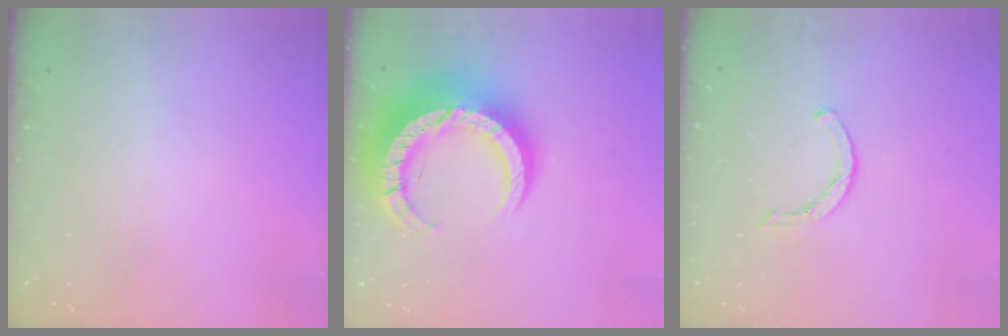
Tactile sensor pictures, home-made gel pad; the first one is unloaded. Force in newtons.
{"total": 17.5, "press": 17.4, "slide": 1.5}
{"total": 3.6, "press": 3.5, "slide": 0.8}